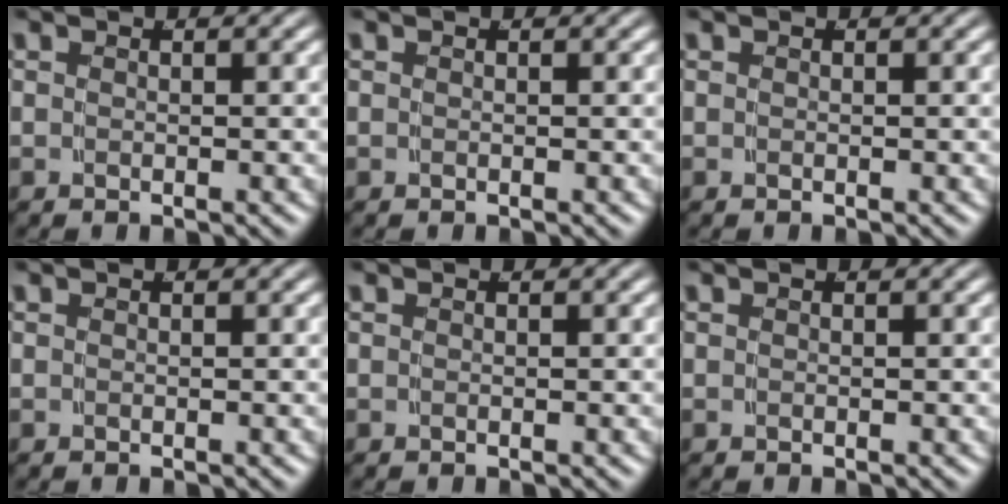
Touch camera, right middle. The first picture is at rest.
{"total": 0.0}
{"total": 0.0}
{"total": 0.0}
{"total": 0.0}
{"total": 0.0}